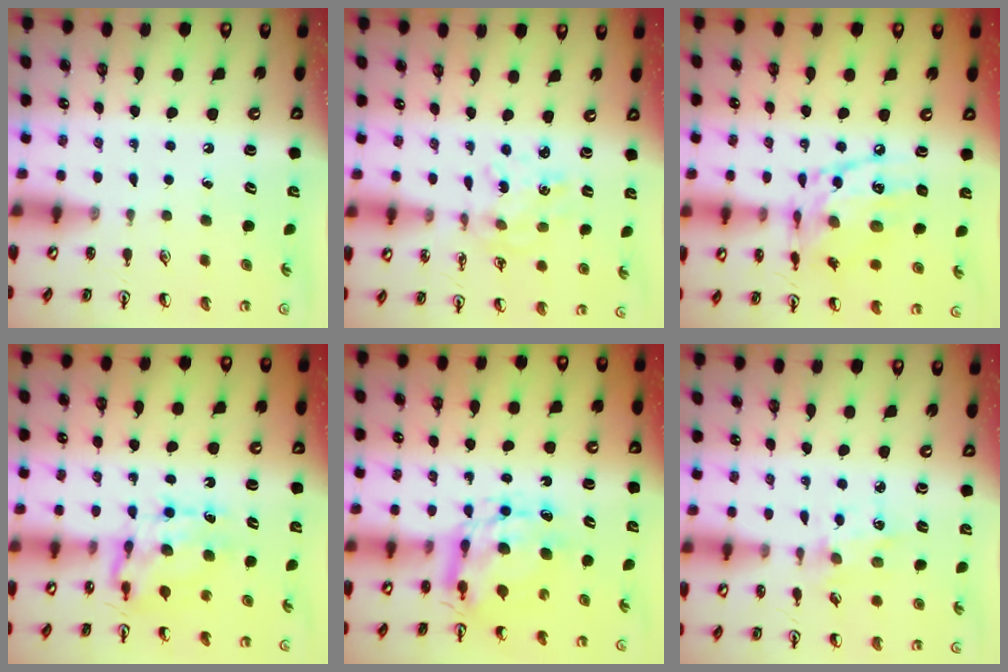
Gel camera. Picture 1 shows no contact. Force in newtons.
{"total": 1.5, "press": 1.5, "slide": 0.1}
{"total": 14.6, "press": 14.6, "slide": 0.9}
{"total": 6.8, "press": 6.8, "slide": 0.6}
{"total": 8.4, "press": 8.3, "slide": 0.7}
{"total": 1.6, "press": 1.6, "slide": 0.0}